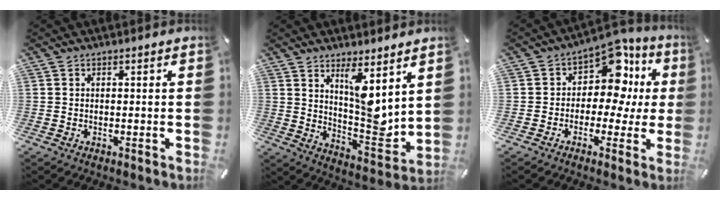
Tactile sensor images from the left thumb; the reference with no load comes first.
{"total": 10.2, "force": [5.9, 3.9, 7.3], "torque": [-0.103, -0.057, 0.104]}
{"total": 12.2, "force": [4.2, 7.8, 8.4], "torque": [-0.123, -0.033, 0.072]}